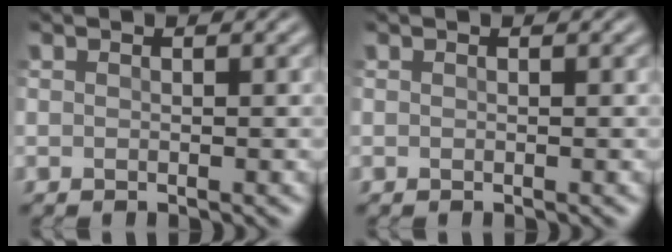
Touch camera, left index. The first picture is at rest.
{"total": 0.0}